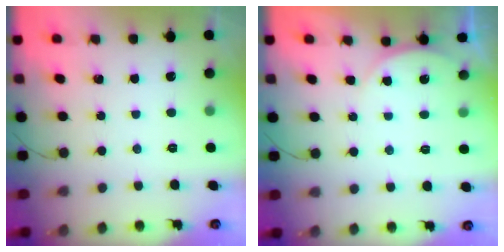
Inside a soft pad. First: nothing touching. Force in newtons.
{"total": 3.1, "press": 3.1, "slide": 0.3}